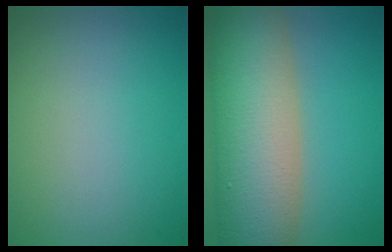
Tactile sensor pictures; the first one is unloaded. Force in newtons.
{"total": 13.4, "press": 13.4, "slide": 0.6}